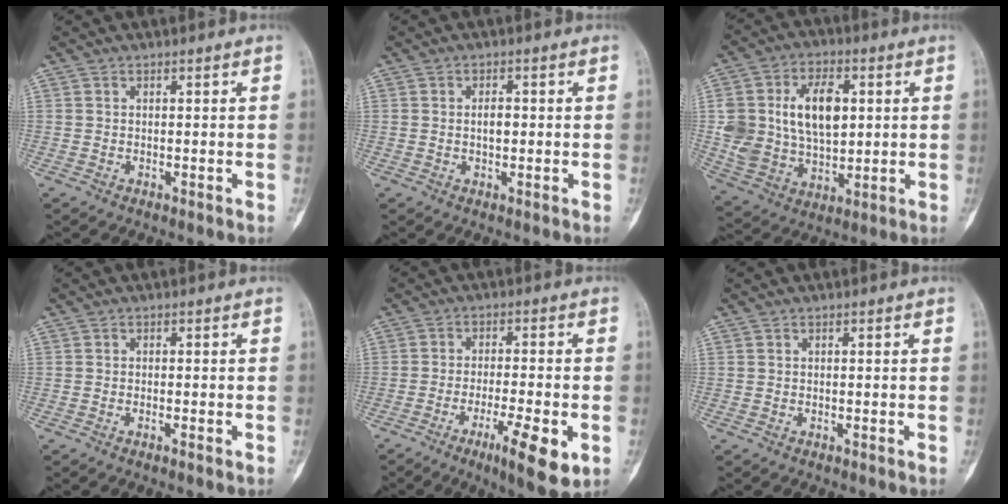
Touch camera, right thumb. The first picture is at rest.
{"total": 2.3, "force": [0.0, 1.2, 1.9], "torque": [-0.027, 0.003, 0.000]}
{"total": 16.4, "force": [3.2, 10.6, 12.1], "torque": [-0.190, -0.001, 0.067]}
{"total": 1.0, "force": [-0.5, 0.1, 0.9], "torque": [-0.016, 0.000, -0.009]}
{"total": 10.6, "force": [-4.2, 2.1, 9.5], "torque": [-0.151, 0.000, -0.065]}
{"total": 0.0}